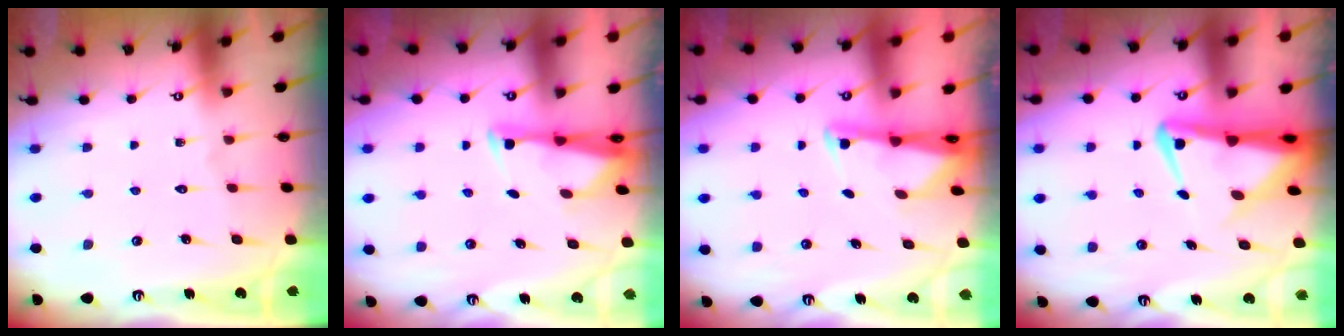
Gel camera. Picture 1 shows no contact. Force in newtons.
{"total": 2.9, "press": 2.8, "slide": 0.8}
{"total": 1.9, "press": 1.9, "slide": 0.3}
{"total": 5.7, "press": 5.7, "slide": 0.8}